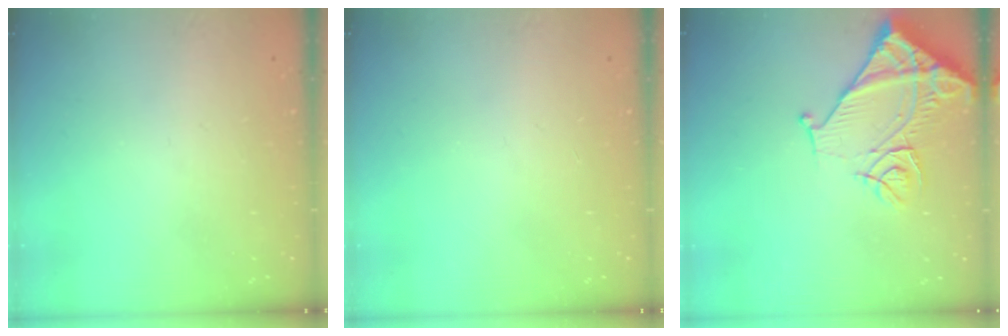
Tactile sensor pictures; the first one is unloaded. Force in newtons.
{"total": 0.0}
{"total": 12.4, "press": 12.3, "slide": 1.6}